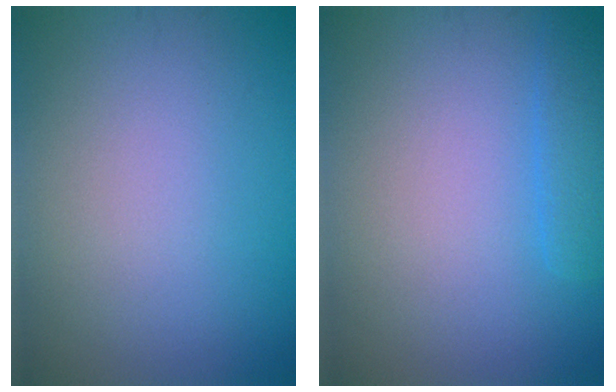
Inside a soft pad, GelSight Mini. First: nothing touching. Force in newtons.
{"total": 2.2, "press": 2.2, "slide": 0.1}